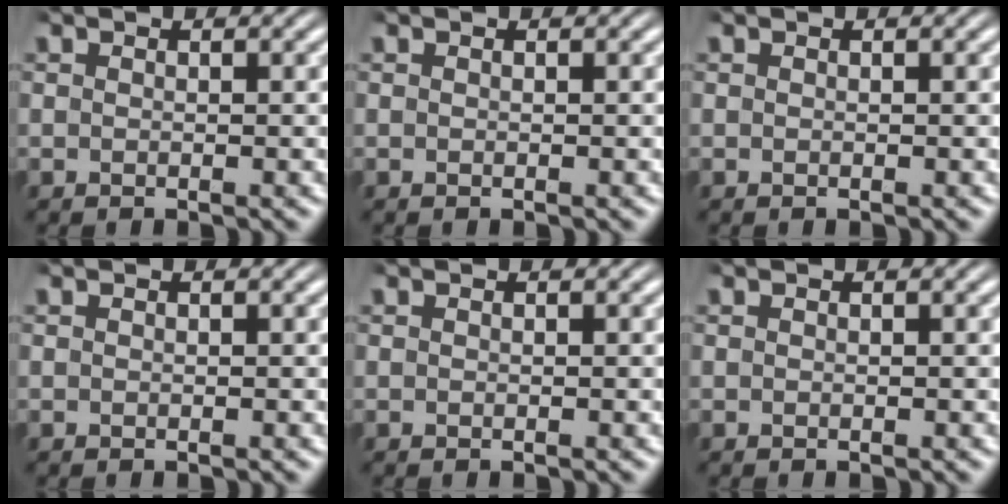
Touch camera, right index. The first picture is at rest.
{"total": 0.0}
{"total": 0.0}
{"total": 0.0}
{"total": 0.0}
{"total": 0.0}